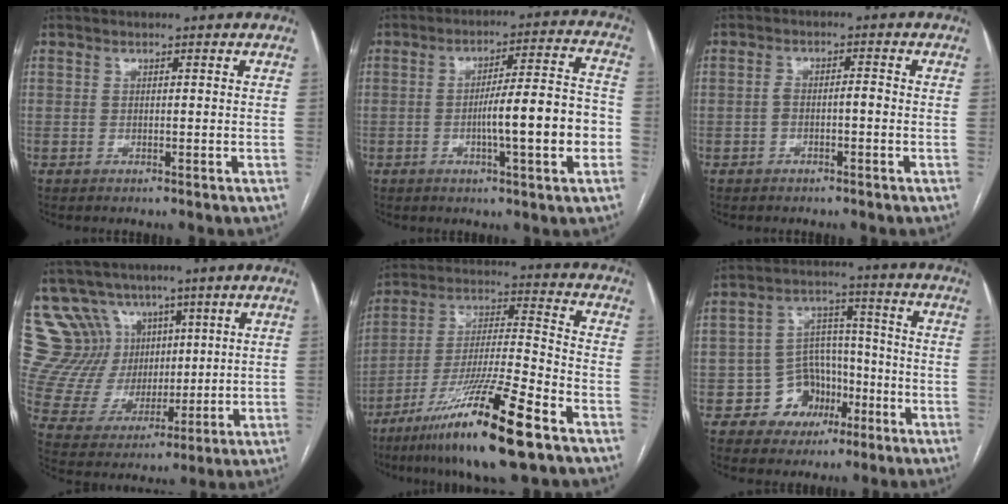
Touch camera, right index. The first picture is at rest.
{"total": 11.8, "force": [-2.8, 1.1, 11.4], "torque": [-0.172, 0.017, -0.041]}
{"total": 2.5, "force": [-0.9, 0.9, 2.2], "torque": [-0.038, 0.015, -0.011]}
{"total": 11.0, "force": [7.5, 7.8, 1.7], "torque": [-0.041, 0.043, 0.156]}
{"total": 18.5, "force": [-11.3, 0.6, 14.6], "torque": [-0.275, -0.036, -0.203]}
{"total": 8.2, "force": [-3.8, 7.0, 2.2], "torque": [-0.023, 0.028, -0.051]}